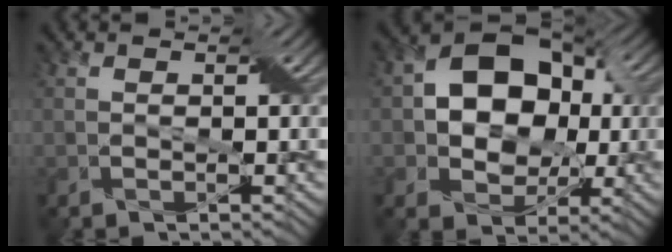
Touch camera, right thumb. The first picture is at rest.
{"total": 12.6, "force": [1.1, 9.4, 8.4], "torque": [-0.130, 0.019, 0.005]}